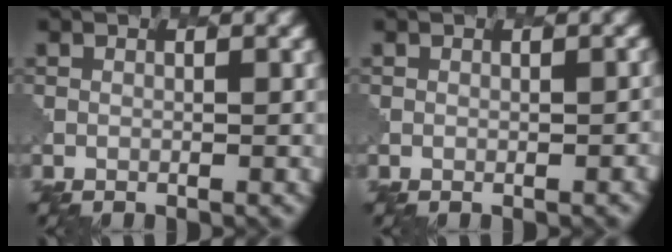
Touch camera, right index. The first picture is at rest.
{"total": 2.2, "force": [-0.7, 1.5, 1.4], "torque": [-0.005, 0.001, 0.001]}